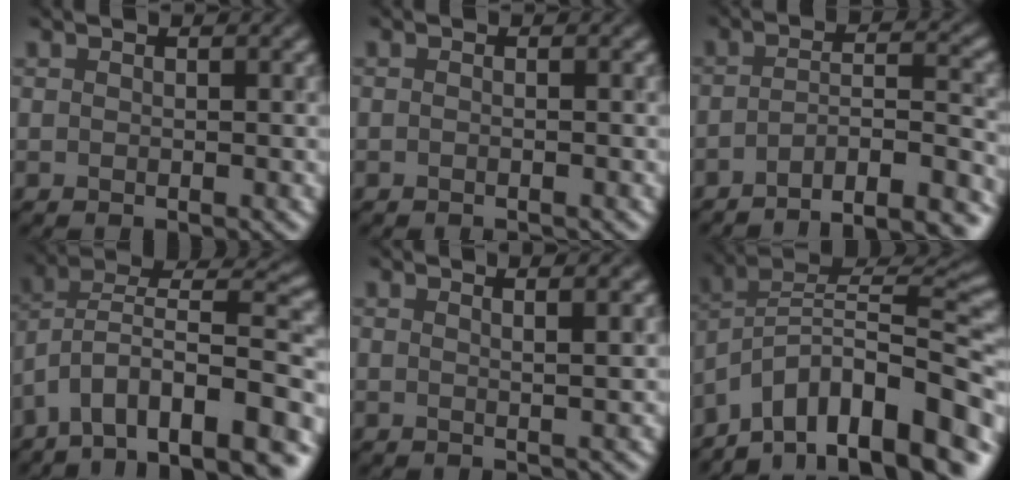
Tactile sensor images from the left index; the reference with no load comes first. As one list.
[{"total": 0.5, "force": [-0.2, 0.4, 0.4], "torque": [0.005, -0.010, -0.011]}, {"total": 8.4, "force": [-6.3, 1.9, 5.2], "torque": [-0.062, 0.008, -0.072]}, {"total": 11.6, "force": [-5.7, 4.9, 8.8], "torque": [-0.151, 0.026, -0.077]}, {"total": 3.9, "force": [2.2, 1.5, 2.8], "torque": [-0.013, 0.038, -0.001]}, {"total": 12.2, "force": [-8.0, 4.5, 8.0], "torque": [-0.142, 0.027, -0.121]}]